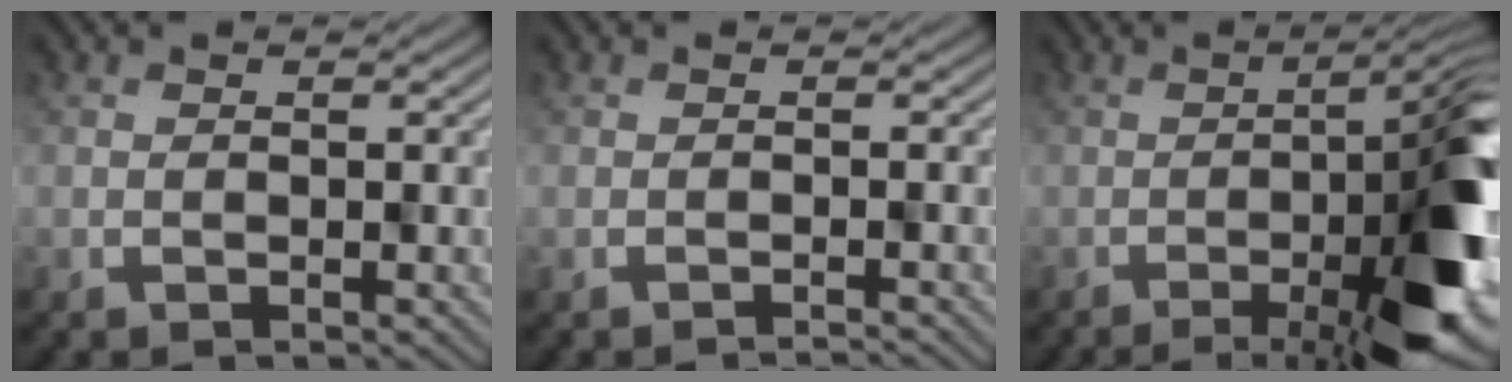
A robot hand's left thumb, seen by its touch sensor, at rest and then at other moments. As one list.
[{"total": 1.2, "force": [-1.1, 0.0, 0.4], "torque": [0.000, 0.005, -0.021]}, {"total": 12.2, "force": [-4.4, 2.2, 11.1], "torque": [-0.132, 0.011, -0.058]}]